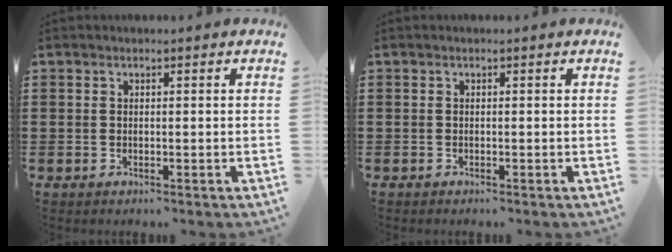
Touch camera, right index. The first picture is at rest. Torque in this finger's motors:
{"motor_torque": [0.14, -0.09, -0.01, 0.00]}